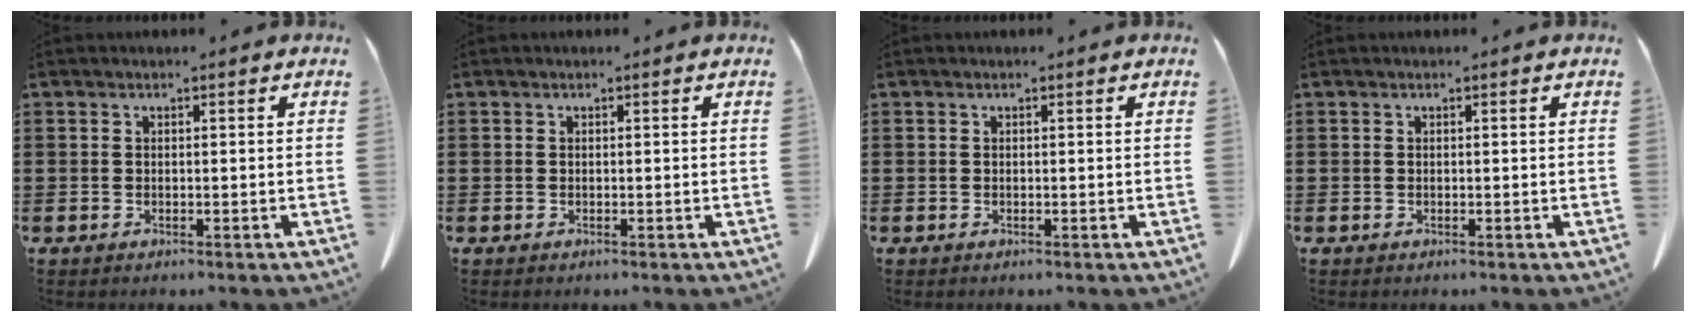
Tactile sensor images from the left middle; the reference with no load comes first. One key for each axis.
{"total": 0.0}
{"total": 0.0}
{"total": 0.0}